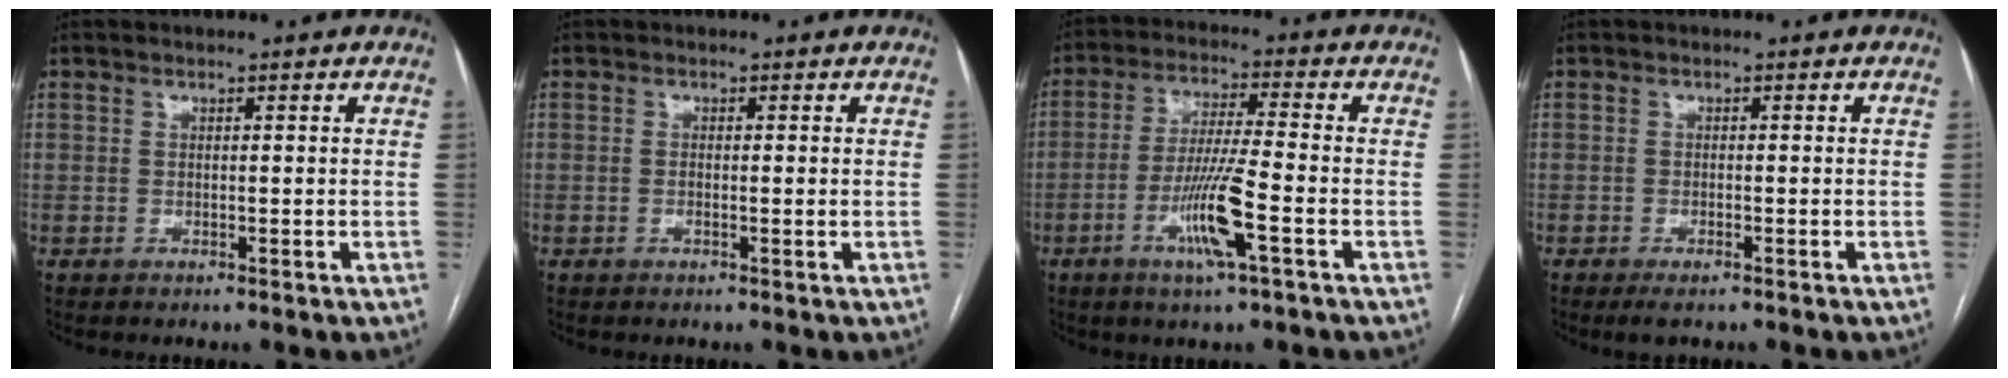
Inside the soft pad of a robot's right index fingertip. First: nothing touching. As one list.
[{"total": 0.9, "force": [-0.1, -0.1, 0.9], "torque": [-0.018, -0.001, -0.002]}, {"total": 9.3, "force": [-3.6, -0.4, 8.6], "torque": [-0.168, -0.010, -0.070]}, {"total": 2.3, "force": [-1.6, 0.5, 1.5], "torque": [-0.026, -0.004, -0.024]}]